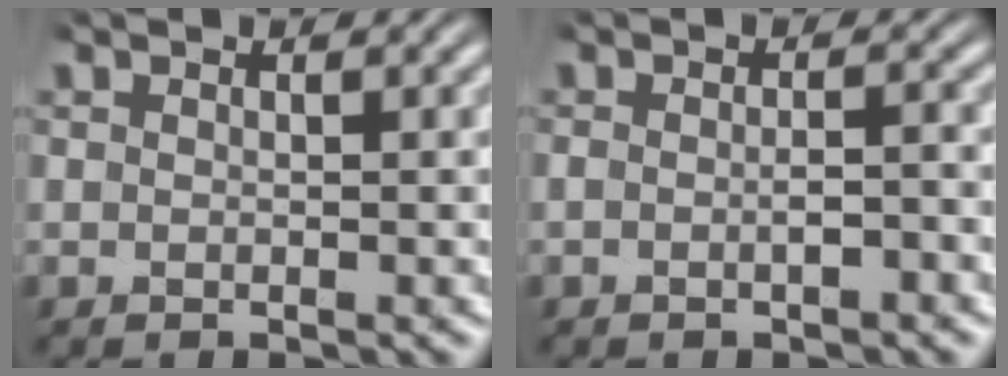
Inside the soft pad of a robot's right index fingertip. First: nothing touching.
{"total": 1.9, "force": [-1.0, 1.1, 1.1], "torque": [-0.026, 0.006, -0.024]}